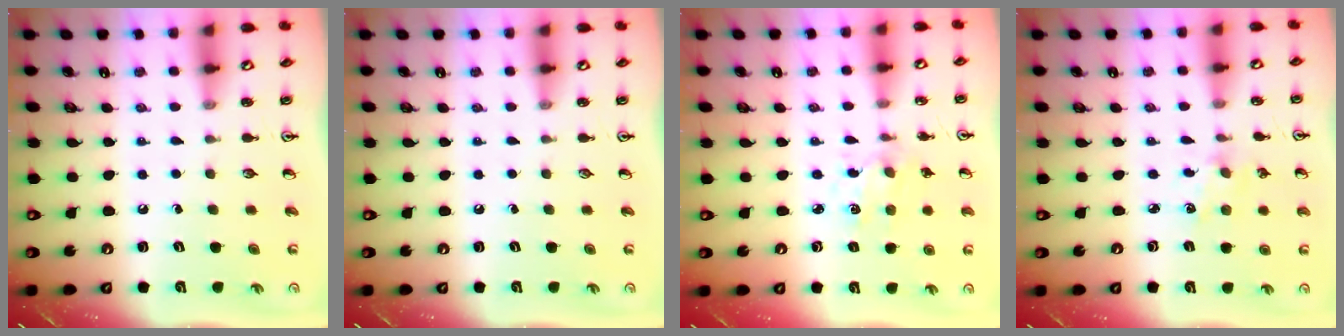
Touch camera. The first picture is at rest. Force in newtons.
{"total": 0.0}
{"total": 1.3, "press": 1.3, "slide": 0.1}
{"total": 1.8, "press": 1.7, "slide": 0.3}